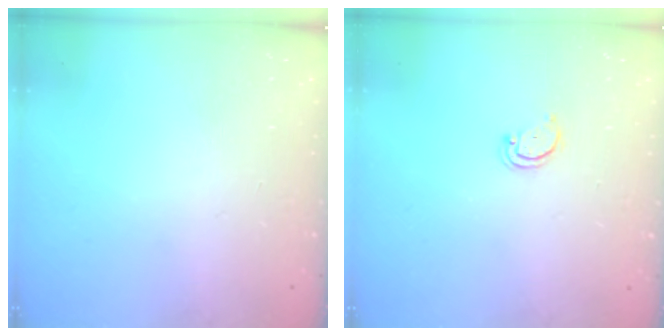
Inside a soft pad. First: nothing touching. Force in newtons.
{"total": 2.2, "press": 2.1, "slide": 0.4}